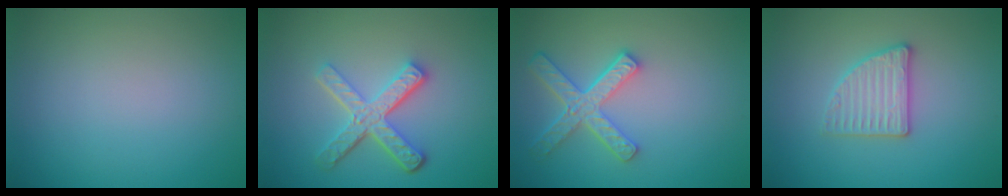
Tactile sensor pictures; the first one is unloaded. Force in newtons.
{"total": 4.9, "press": 3.6, "slide": 3.3}
{"total": 4.5, "press": 3.8, "slide": 2.5}
{"total": 2.8, "press": 2.7, "slide": 0.5}